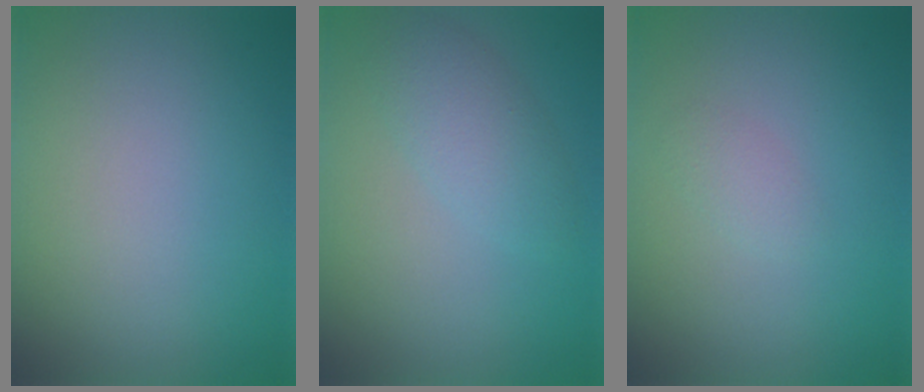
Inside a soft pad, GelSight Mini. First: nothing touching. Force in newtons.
{"total": 2.8, "press": 2.8, "slide": 0.1}
{"total": 1.0, "press": 1.0, "slide": 0.1}